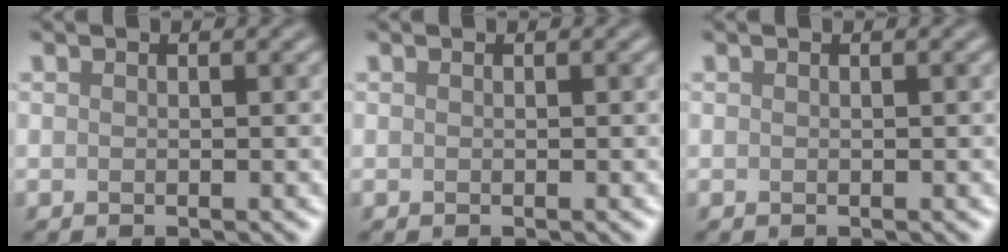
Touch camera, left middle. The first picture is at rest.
{"total": 0.0}
{"total": 0.0}